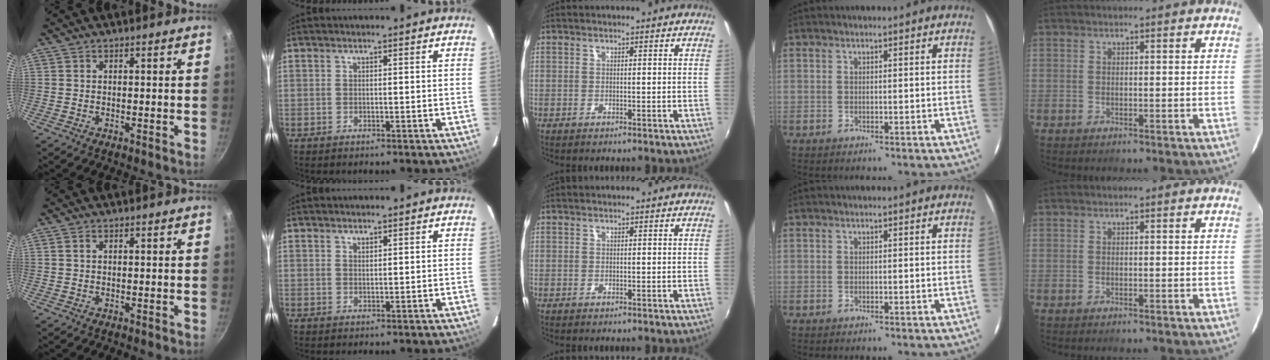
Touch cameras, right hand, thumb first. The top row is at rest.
{"thumb": {"total": 0.6, "force": [0.3, 0.3, 0.4], "torque": [-0.007, 0.002, 0.005]}, "index": {"total": 0.8, "force": [0.7, 0.3, 0.3], "torque": [-0.005, 0.000, 0.013]}}